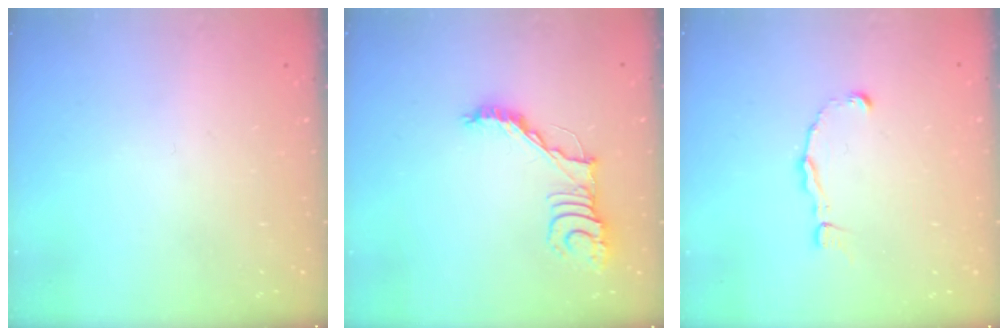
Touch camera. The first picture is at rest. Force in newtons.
{"total": 12.5, "press": 12.4, "slide": 1.1}
{"total": 2.4, "press": 2.3, "slide": 0.4}